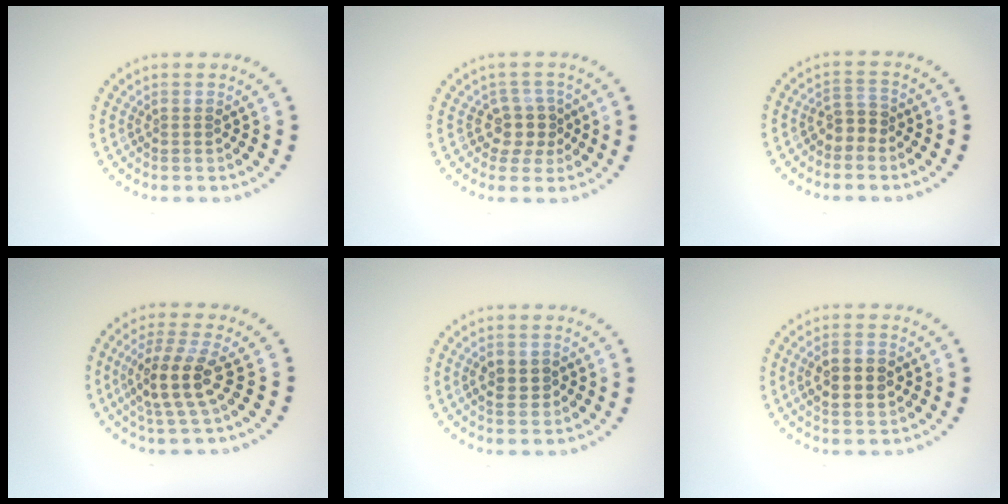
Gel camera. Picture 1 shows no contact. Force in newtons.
{"total": 2.5, "press": 1.9, "slide": 1.6}
{"total": 2.0, "press": 1.7, "slide": 1.1}
{"total": 4.3, "press": 3.8, "slide": 1.9}
{"total": 2.2, "press": 2.2, "slide": 0.1}
{"total": 3.5, "press": 3.5, "slide": 0.2}